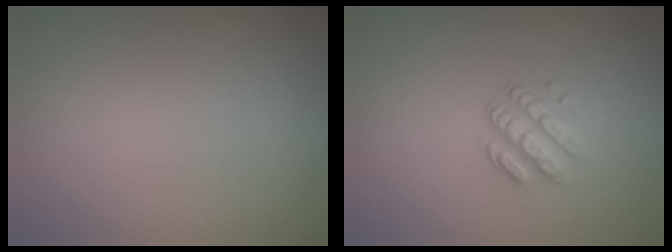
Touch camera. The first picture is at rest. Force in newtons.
{"total": 2.9, "press": 2.3, "slide": 1.8}